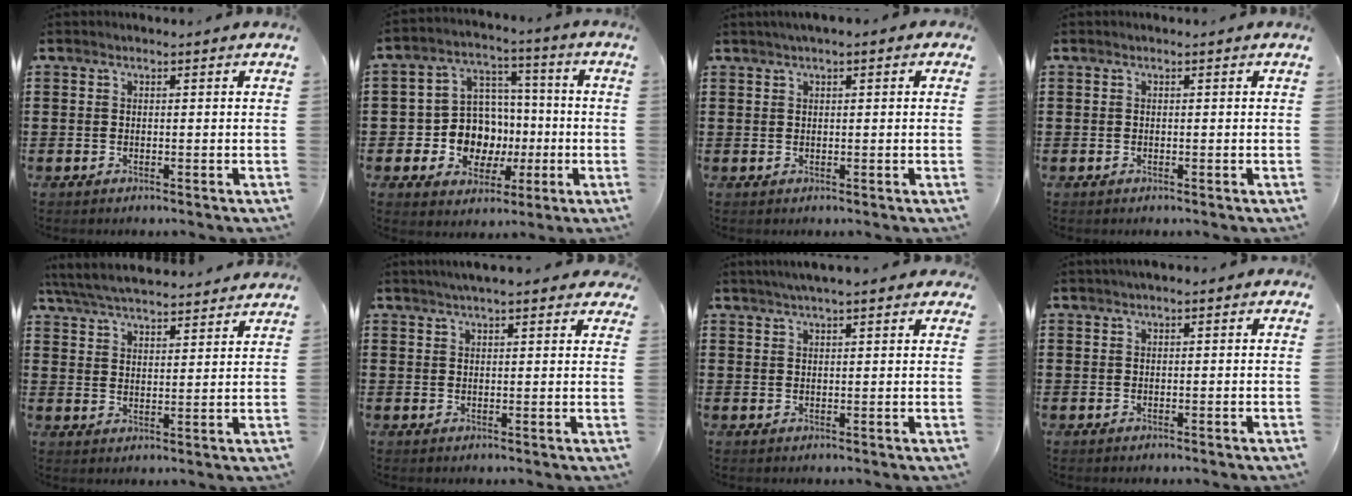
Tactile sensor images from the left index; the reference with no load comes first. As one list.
[{"total": 10.1, "force": [-1.5, 9.2, 3.9], "torque": [-0.101, 0.008, -0.022]}, {"total": 1.2, "force": [0.5, 0.3, 1.0], "torque": [-0.020, 0.003, 0.008]}, {"total": 0.0}, {"total": 5.8, "force": [5.5, 0.6, 1.6], "torque": [-0.053, -0.023, 0.099]}, {"total": 3.5, "force": [2.9, 0.5, 2.0], "torque": [-0.046, 0.005, 0.051]}, {"total": 3.0, "force": [2.4, 0.3, 1.9], "torque": [-0.042, 0.007, 0.042]}, {"total": 0.7, "force": [0.2, 0.3, 0.6], "torque": [-0.011, 0.005, 0.002]}]